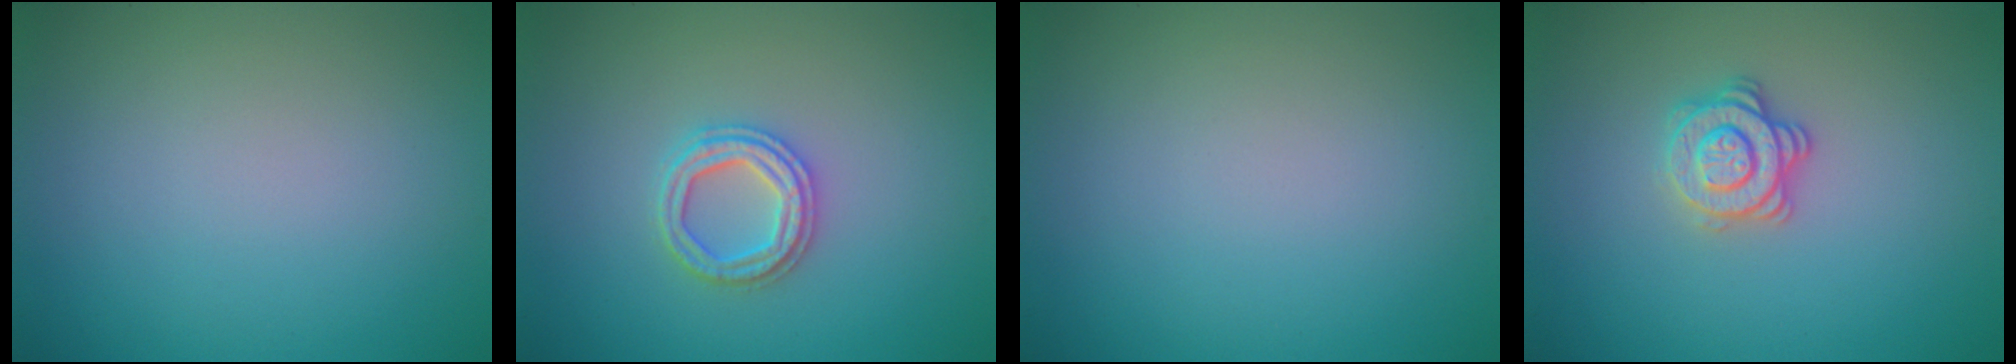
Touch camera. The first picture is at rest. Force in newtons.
{"total": 2.4, "press": 2.4, "slide": 0.3}
{"total": 0.0}
{"total": 2.8, "press": 2.6, "slide": 1.1}